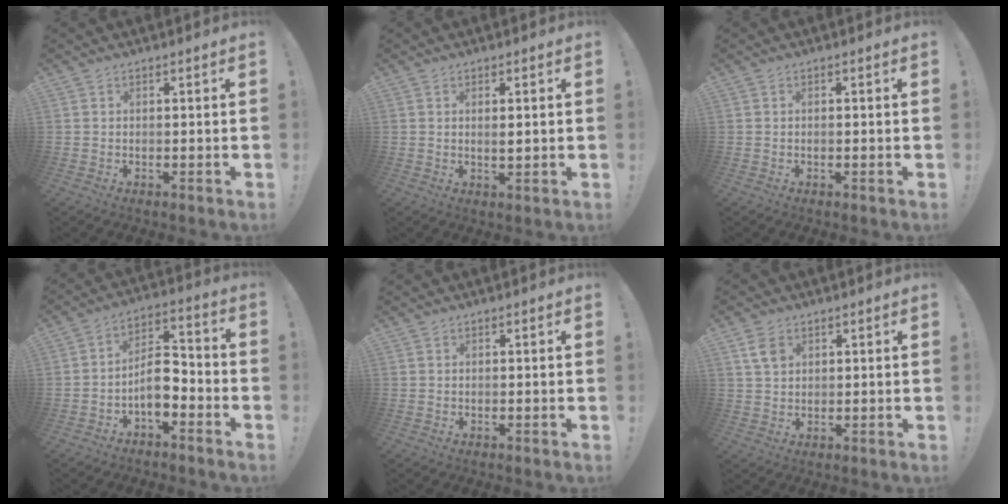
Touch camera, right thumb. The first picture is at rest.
{"total": 2.2, "force": [0.4, 0.3, 2.2], "torque": [-0.027, -0.007, 0.003]}
{"total": 0.6, "force": [-0.5, 0.1, 0.2], "torque": [-0.011, 0.003, -0.008]}
{"total": 9.7, "force": [-4.6, 5.1, 6.9], "torque": [-0.127, 0.022, -0.083]}
{"total": 0.0}
{"total": 4.9, "force": [2.3, 3.5, 2.6], "torque": [-0.032, -0.006, 0.043]}